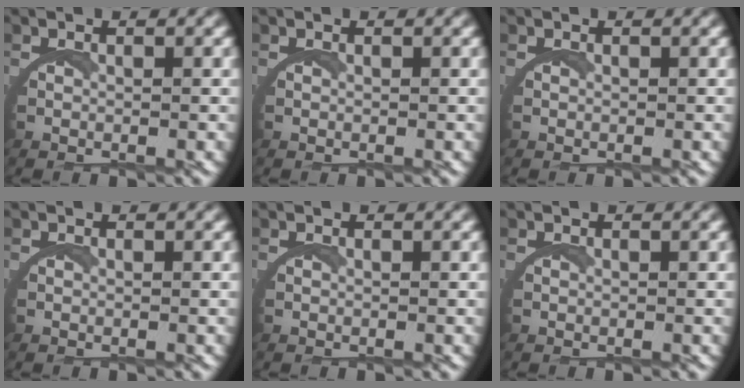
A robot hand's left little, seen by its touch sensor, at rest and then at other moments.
{"total": 0.0}
{"total": 0.0}
{"total": 0.0}
{"total": 0.0}
{"total": 0.0}